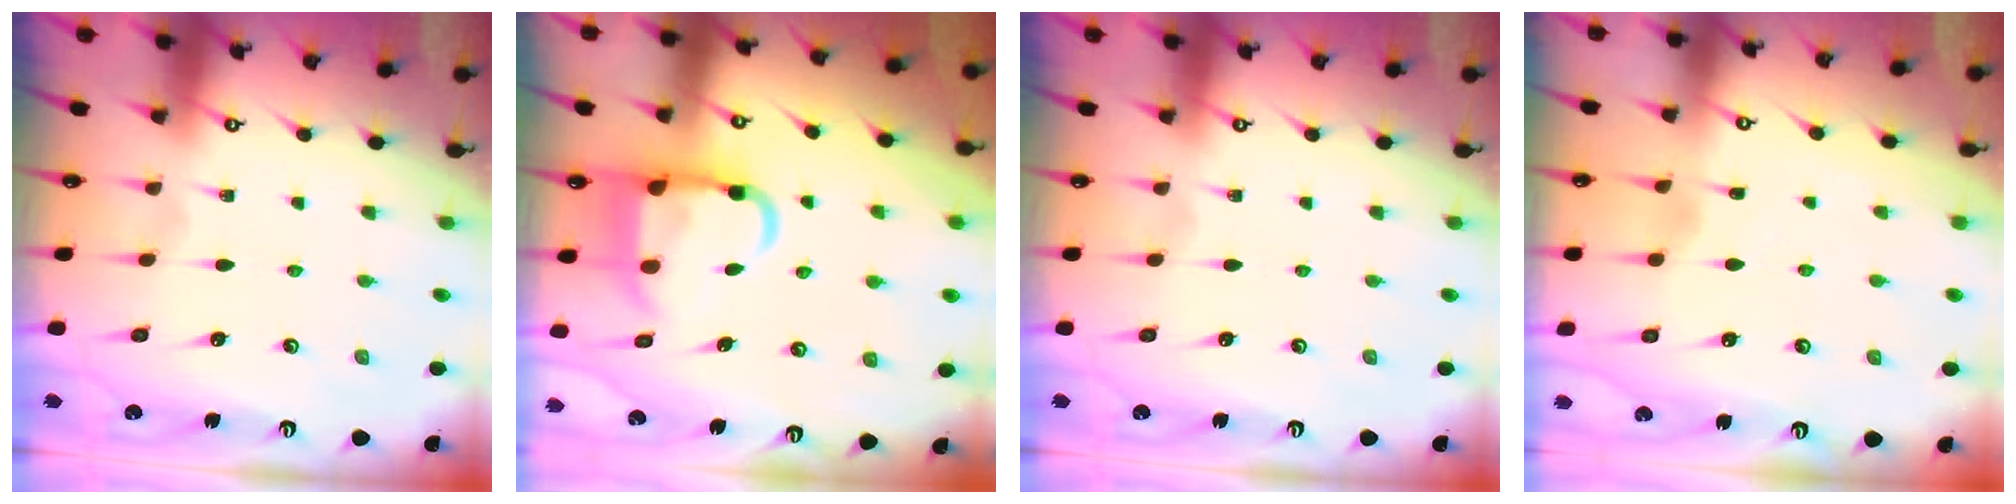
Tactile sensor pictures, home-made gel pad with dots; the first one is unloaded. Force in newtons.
{"total": 10.5, "press": 10.4, "slide": 1.5}
{"total": 0.0}
{"total": 2.9, "press": 2.9, "slide": 0.4}